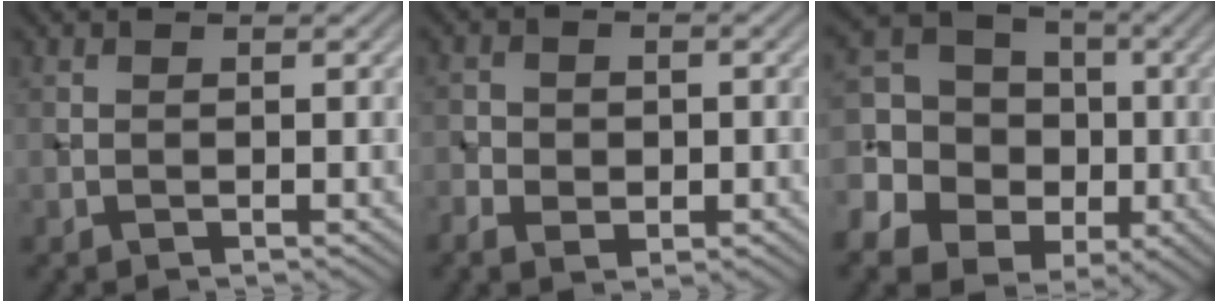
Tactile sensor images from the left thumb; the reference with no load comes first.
{"total": 3.9, "force": [-1.1, 3.1, 2.1], "torque": [-0.035, -0.007, -0.019]}
{"total": 13.6, "force": [-2.5, 11.8, 6.2], "torque": [-0.184, 0.002, -0.060]}